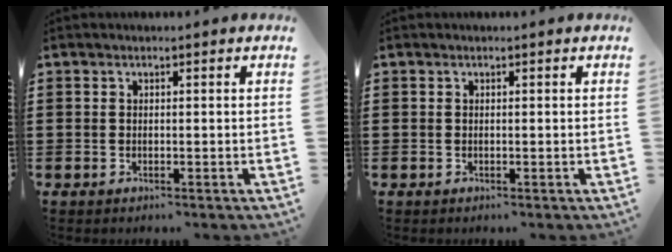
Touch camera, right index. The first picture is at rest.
{"total": 0.0}